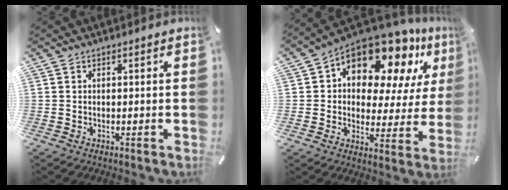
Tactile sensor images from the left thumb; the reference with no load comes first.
{"total": 15.0, "force": [10.6, 7.7, 7.3], "torque": [-0.126, -0.087, 0.186]}